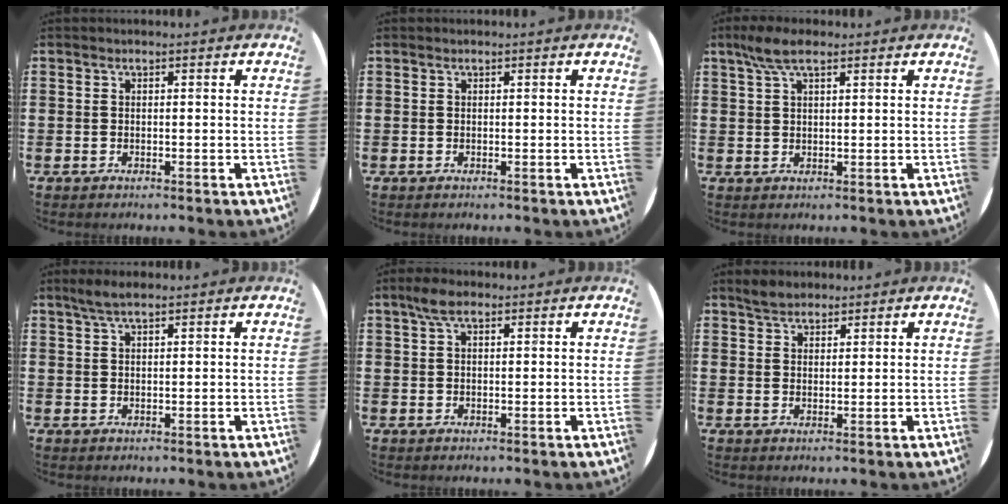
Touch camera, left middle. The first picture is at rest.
{"total": 0.0}
{"total": 4.3, "force": [2.8, 1.4, 3.0], "torque": [-0.064, 0.007, 0.049]}
{"total": 2.4, "force": [1.9, 0.5, 1.4], "torque": [-0.030, 0.005, 0.034]}
{"total": 3.0, "force": [1.8, 1.3, 2.0], "torque": [-0.043, 0.008, 0.031]}
{"total": 2.7, "force": [2.5, 1.0, 0.3], "torque": [-0.002, 0.002, 0.047]}